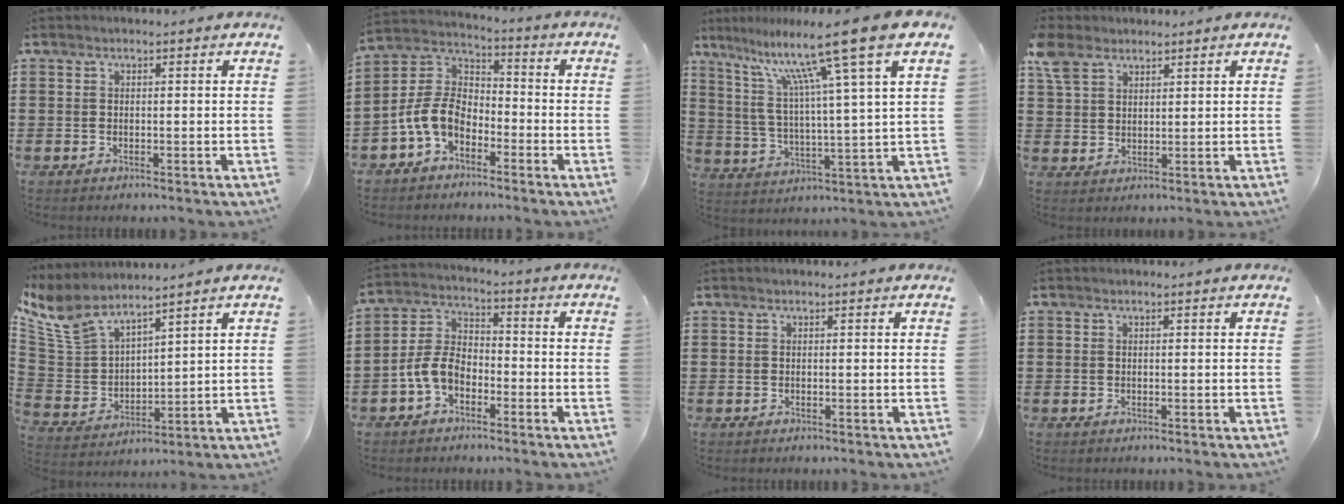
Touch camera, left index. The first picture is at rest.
{"total": 7.4, "force": [-3.9, 4.6, 4.4], "torque": [-0.124, -0.001, -0.086]}
{"total": 13.0, "force": [8.7, -0.6, 9.7], "torque": [-0.200, -0.049, 0.128]}
{"total": 4.7, "force": [3.4, 2.8, 1.6], "torque": [-0.045, 0.009, 0.066]}
{"total": 8.0, "force": [7.0, 2.3, 3.3], "torque": [-0.095, -0.032, 0.128]}
{"total": 6.0, "force": [-3.4, 3.5, 3.5], "torque": [-0.100, 0.004, -0.076]}
{"total": 0.0}
{"total": 0.0}